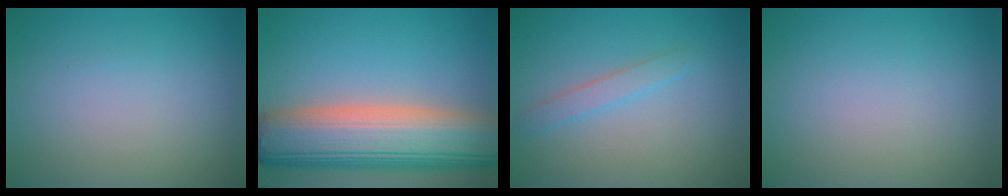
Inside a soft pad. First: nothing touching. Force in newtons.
{"total": 12.4, "press": 12.4, "slide": 0.8}
{"total": 1.6, "press": 1.6, "slide": 0.2}
{"total": 0.0}